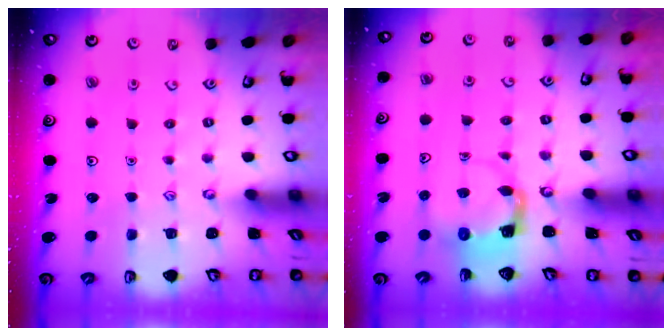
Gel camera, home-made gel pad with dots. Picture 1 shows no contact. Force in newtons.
{"total": 3.7, "press": 3.7, "slide": 0.7}